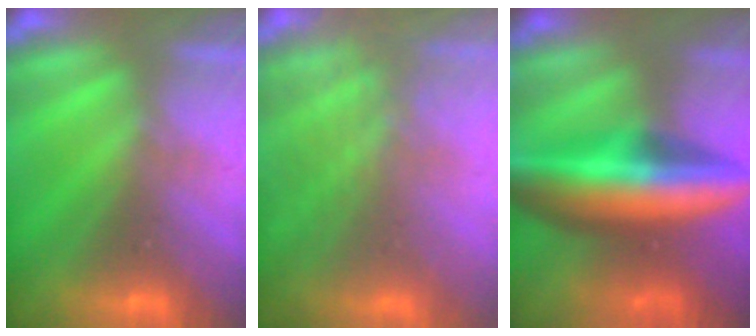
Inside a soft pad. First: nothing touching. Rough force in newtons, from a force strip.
{"total": 9.2}
{"total": 9.0}